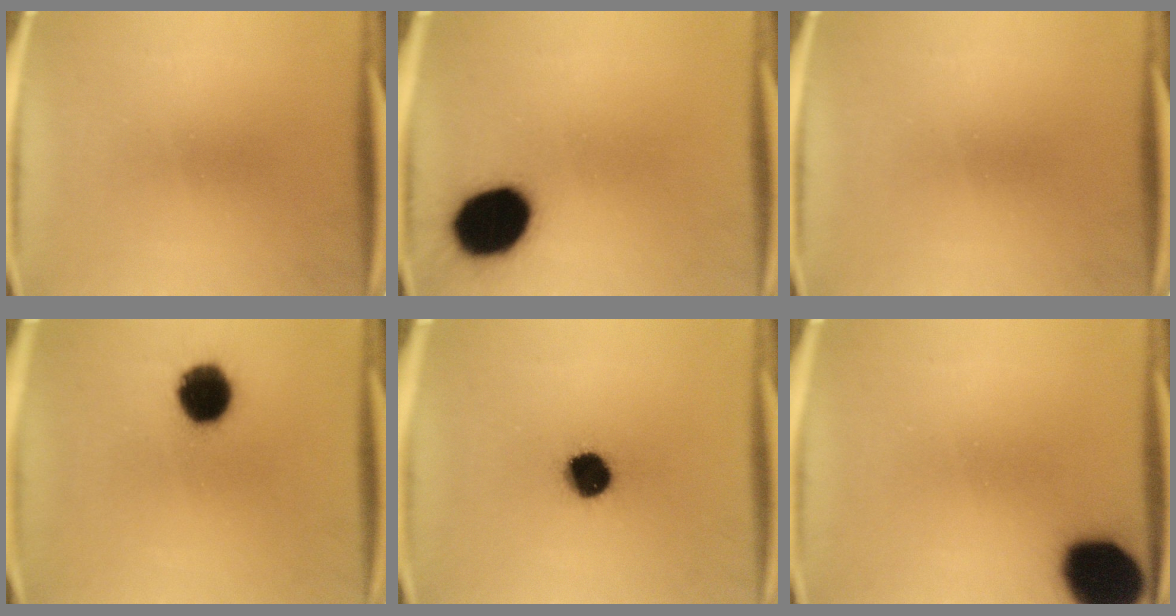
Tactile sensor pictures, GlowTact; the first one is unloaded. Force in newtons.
{"total": 17.7}
{"total": 0.0}
{"total": 11.5}
{"total": 10.0}
{"total": 18.7}